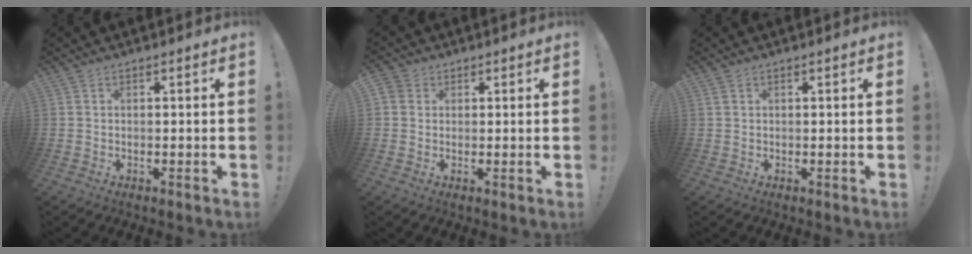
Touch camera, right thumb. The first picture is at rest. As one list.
[{"total": 3.1, "force": [1.1, 2.7, 1.0], "torque": [-0.026, 0.004, 0.022]}, {"total": 1.0, "force": [0.6, 0.6, 0.6], "torque": [-0.018, 0.005, 0.013]}]